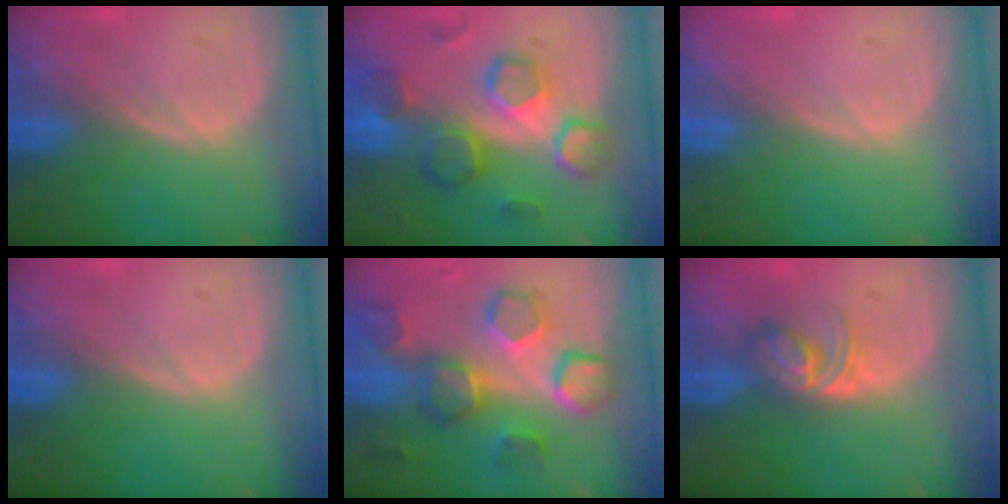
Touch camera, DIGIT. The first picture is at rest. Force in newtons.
{"total": 8.7, "press": 8.6, "slide": 1.5}
{"total": 0.0}
{"total": 0.0}
{"total": 9.0, "press": 9.0, "slide": 0.3}
{"total": 5.7, "press": 4.9, "slide": 2.9}